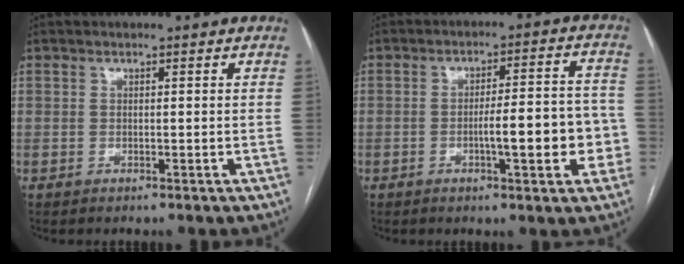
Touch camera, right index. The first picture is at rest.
{"total": 10.2, "force": [-2.6, 2.1, 9.6], "torque": [-0.130, 0.024, -0.031]}